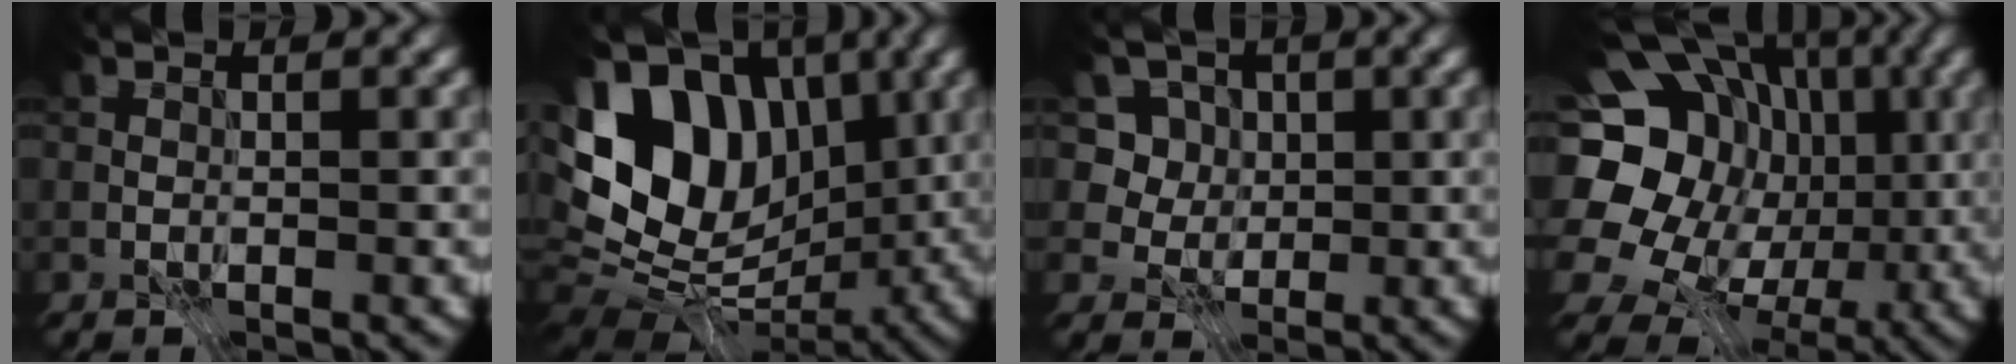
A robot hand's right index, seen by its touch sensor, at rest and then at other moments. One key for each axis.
{"total": 13.3, "fx": 2.5, "fy": 9.6, "fz": 8.8, "tx": -0.146, "ty": 0.011, "tz": 0.036}
{"total": 7.2, "fx": 3.2, "fy": 5.8, "fz": 2.8, "tx": -0.042, "ty": -0.002, "tz": 0.041}
{"total": 21.5, "fx": 1.4, "fy": 19.2, "fz": 9.5, "tx": -0.204, "ty": 0.028, "tz": 0.000}